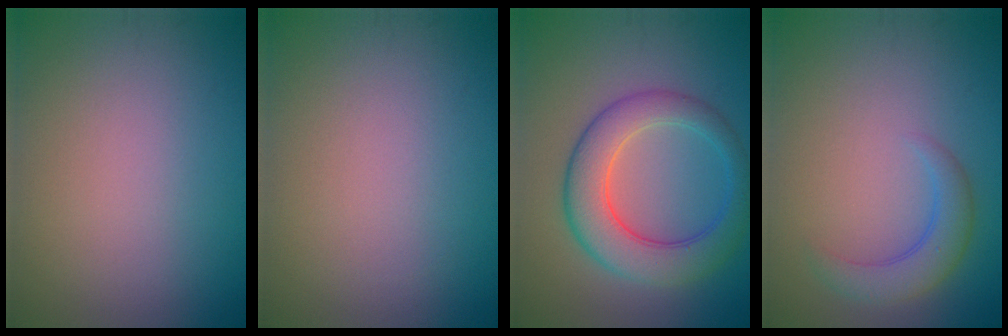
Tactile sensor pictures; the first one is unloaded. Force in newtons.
{"total": 0.0}
{"total": 6.4, "press": 6.4, "slide": 0.4}
{"total": 3.1, "press": 3.1, "slide": 0.1}